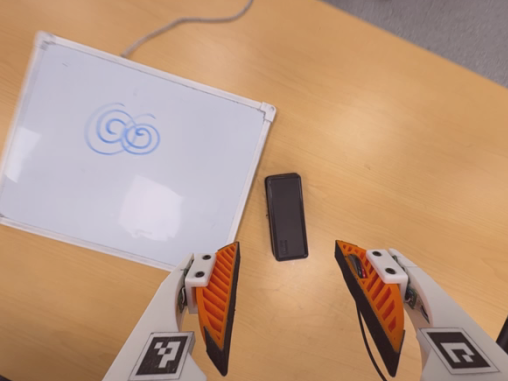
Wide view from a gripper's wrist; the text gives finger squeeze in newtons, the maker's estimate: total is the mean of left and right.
{"total": 0.0}